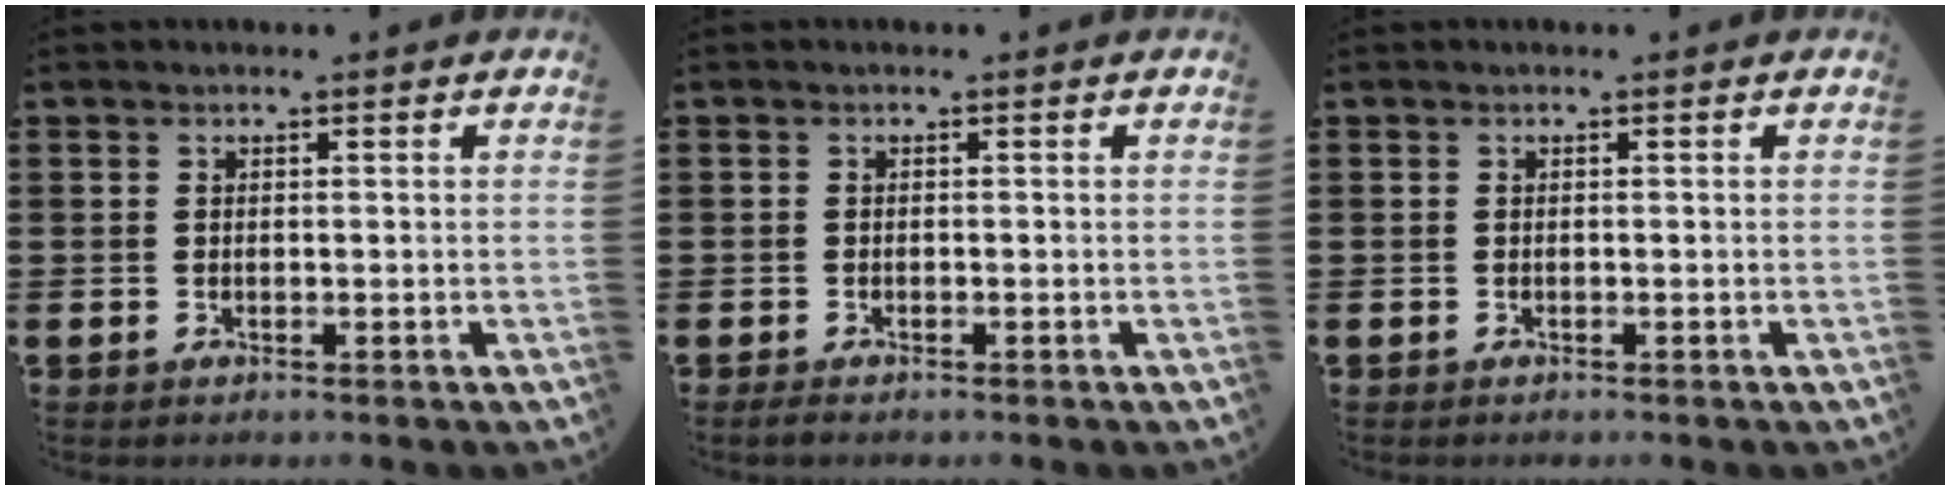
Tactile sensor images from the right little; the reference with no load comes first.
{"total": 0.7, "force": [-0.5, 0.2, 0.4], "torque": [-0.009, 0.000, -0.010]}
{"total": 0.0}